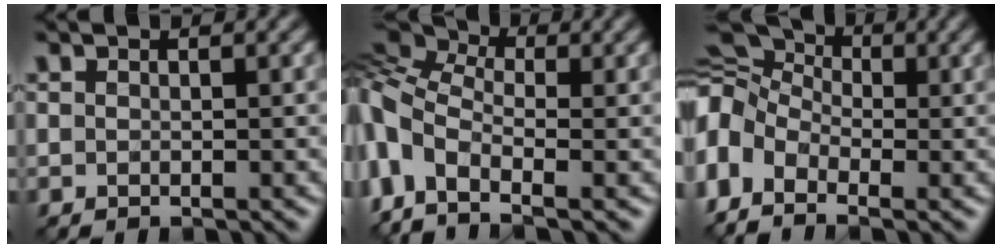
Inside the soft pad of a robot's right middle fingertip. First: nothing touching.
{"total": 8.4, "force": [-1.9, 5.3, 6.3], "torque": [-0.167, 0.001, -0.056]}
{"total": 10.5, "force": [-1.4, 7.7, 7.0], "torque": [-0.150, 0.015, -0.042]}